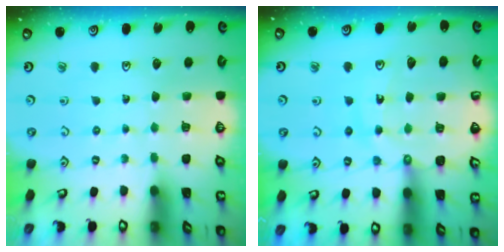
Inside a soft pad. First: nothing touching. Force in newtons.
{"total": 12.9, "press": 12.8, "slide": 1.6}